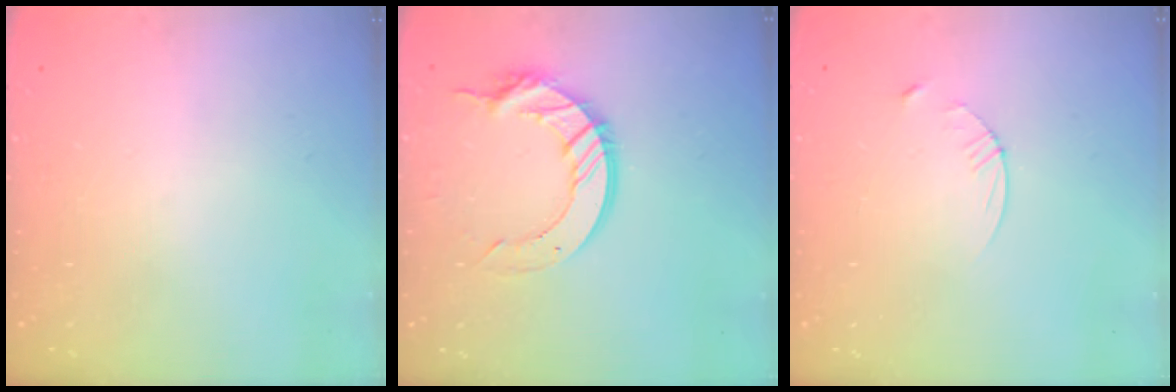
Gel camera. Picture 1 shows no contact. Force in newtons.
{"total": 12.6, "press": 12.6, "slide": 1.2}
{"total": 3.8, "press": 3.8, "slide": 0.5}